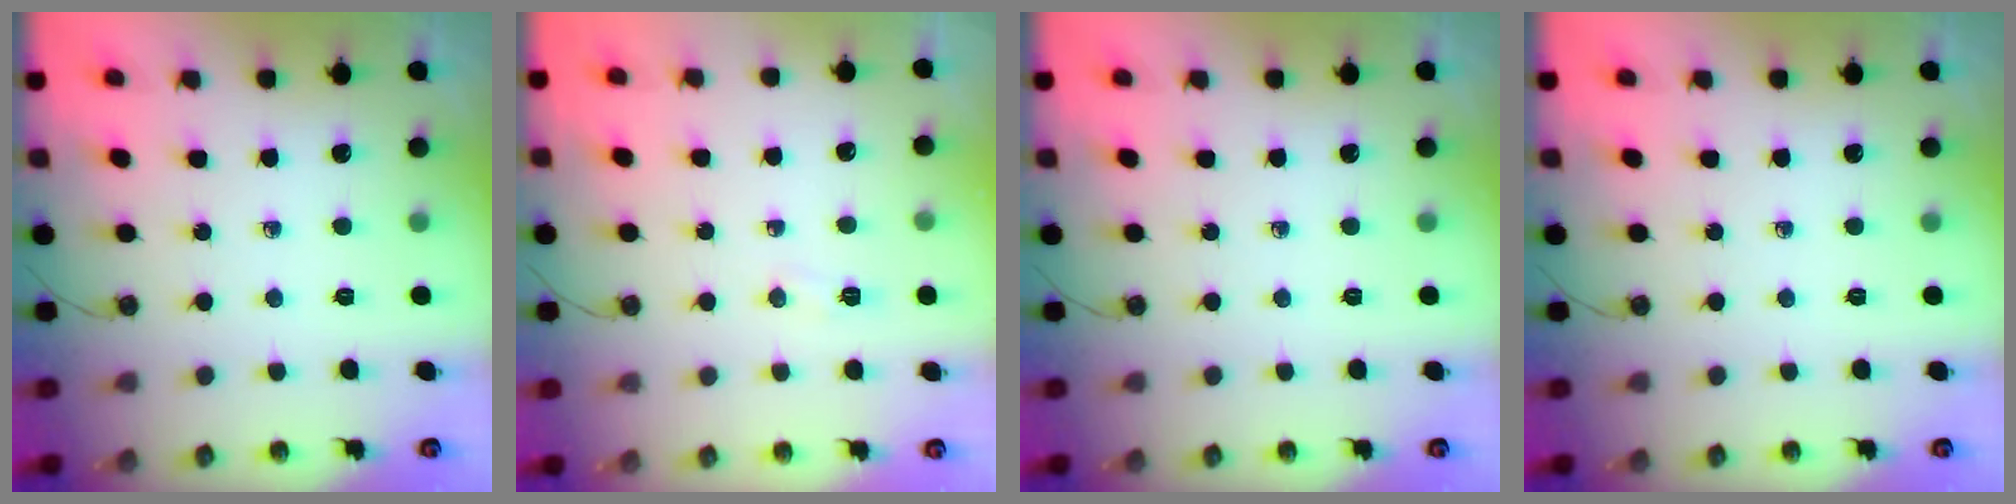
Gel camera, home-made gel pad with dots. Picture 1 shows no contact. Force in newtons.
{"total": 3.9, "press": 3.9, "slide": 0.6}
{"total": 0.0}
{"total": 0.0}